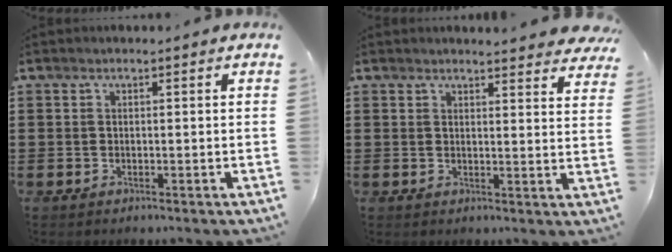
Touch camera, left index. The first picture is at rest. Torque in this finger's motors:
{"motor_torque": [1.10, -1.04, 0.20, 0.07]}